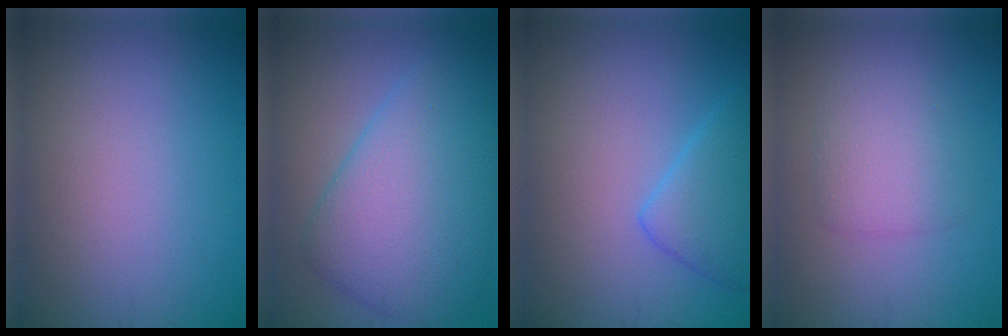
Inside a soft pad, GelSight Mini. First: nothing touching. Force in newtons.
{"total": 9.3, "press": 9.3, "slide": 0.1}
{"total": 3.6, "press": 3.6, "slide": 0.3}
{"total": 2.8, "press": 2.8, "slide": 0.0}